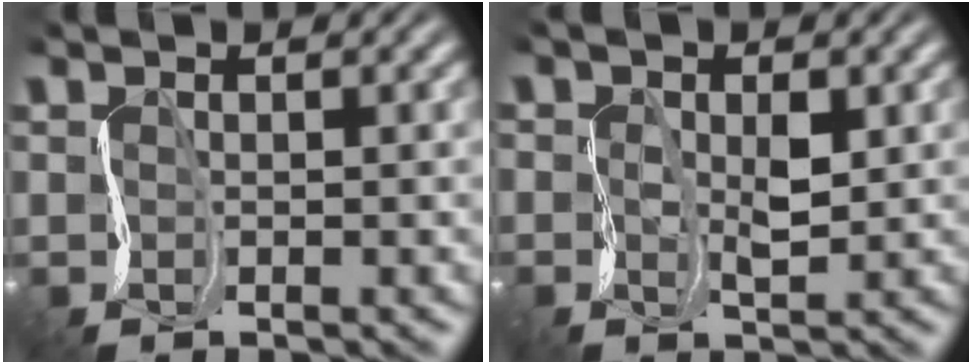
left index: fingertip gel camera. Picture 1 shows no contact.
{"total": 0.7, "force": [-0.1, 0.4, 0.5], "torque": [-0.033, -0.006, 0.005]}